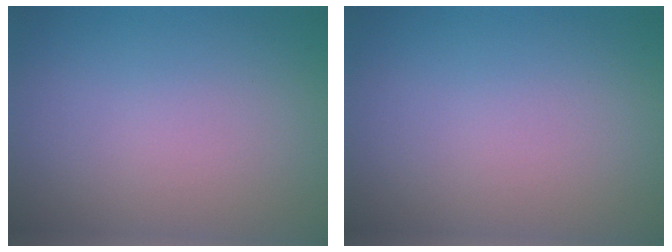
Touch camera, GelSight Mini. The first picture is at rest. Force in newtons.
{"total": 0.0}